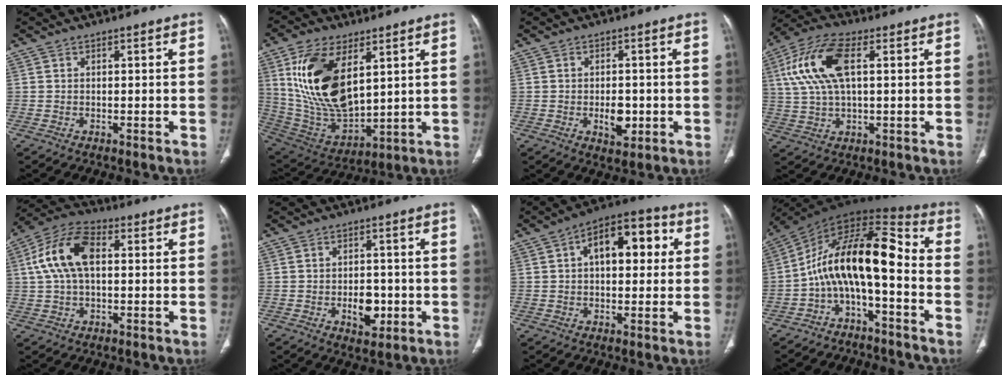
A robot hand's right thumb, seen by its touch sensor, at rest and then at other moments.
{"total": 20.3, "force": [6.7, 10.5, 16.0], "torque": [-0.295, -0.030, 0.141]}
{"total": 4.9, "force": [-1.0, 2.9, 3.9], "torque": [-0.047, -0.001, -0.009]}
{"total": 13.4, "force": [3.3, 6.0, 11.5], "torque": [-0.253, 0.018, 0.065]}
{"total": 12.2, "force": [1.9, 6.9, 9.9], "torque": [-0.200, 0.031, 0.031]}
{"total": 5.8, "force": [-1.4, 3.7, 4.3], "torque": [-0.043, 0.003, -0.015]}
{"total": 13.2, "force": [3.1, 7.1, 10.7], "torque": [-0.128, 0.028, 0.039]}
{"total": 14.6, "force": [-3.8, 5.9, 12.8], "torque": [-0.208, 0.107, -0.073]}